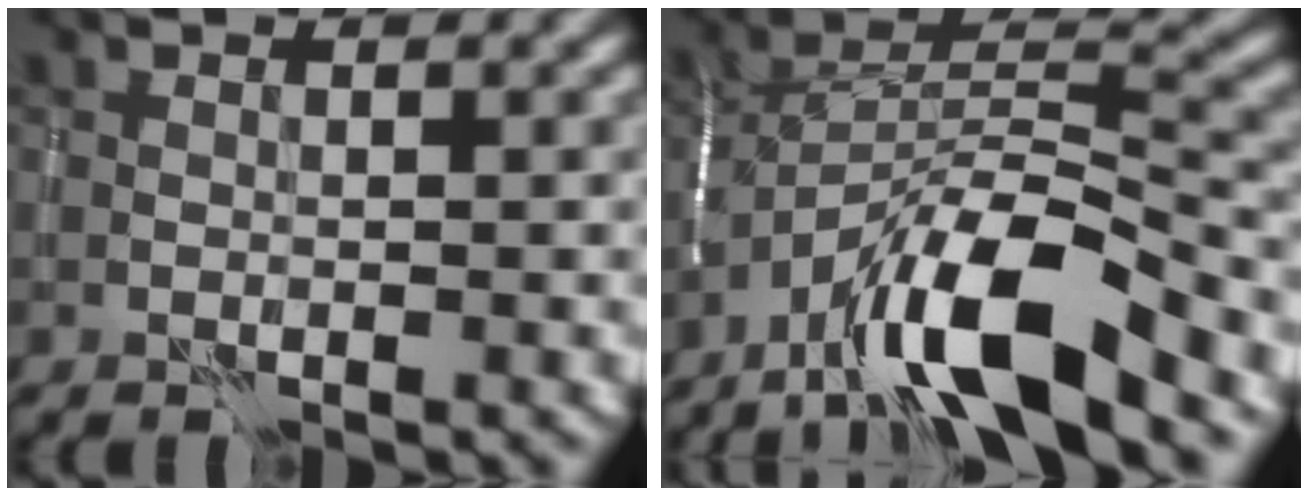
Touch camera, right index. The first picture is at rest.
{"total": 11.3, "force": [-7.4, 2.7, 8.1], "torque": [-0.136, 0.014, -0.139]}